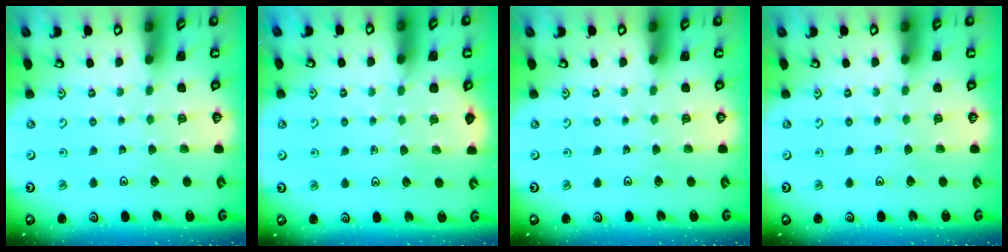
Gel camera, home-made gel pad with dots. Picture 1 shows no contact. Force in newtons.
{"total": 1.6, "press": 1.5, "slide": 0.3}
{"total": 0.0}
{"total": 0.0}